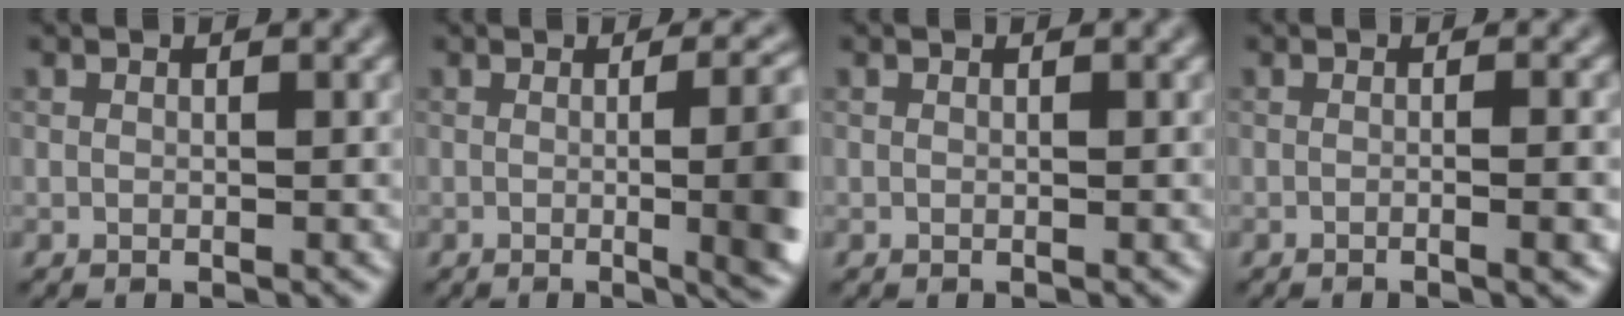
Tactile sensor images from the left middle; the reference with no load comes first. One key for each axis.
{"total": 11.0, "fx": -0.2, "fy": 4.0, "fz": 10.3, "tx": -0.070, "ty": 0.027, "tz": 0.004}
{"total": 0.0}
{"total": 2.5, "fx": -0.7, "fy": 0.7, "fz": 2.3, "tx": -0.017, "ty": 0.005, "tz": -0.010}